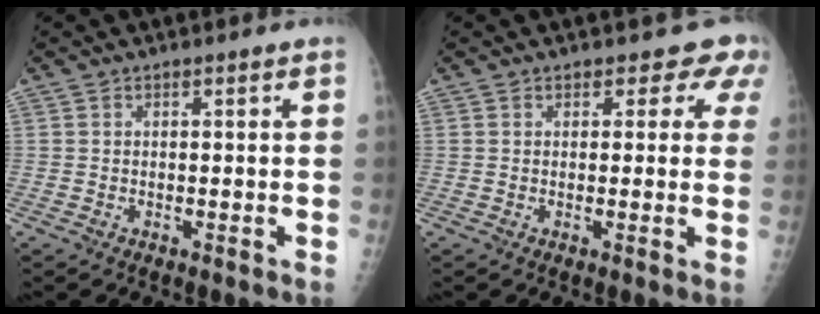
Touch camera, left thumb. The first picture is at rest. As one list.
[{"total": 4.5, "force": [3.6, 2.6, 0.9], "torque": [0.030, -0.015, 0.023]}]